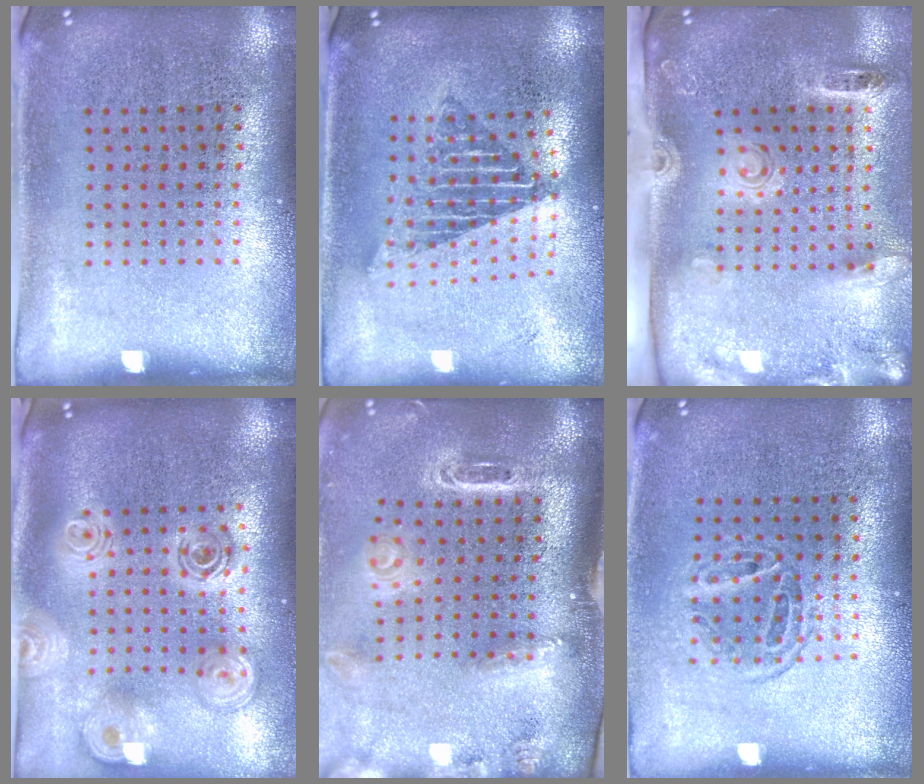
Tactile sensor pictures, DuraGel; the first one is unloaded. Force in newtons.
{"total": 1.6, "press": 1.4, "slide": 0.9}
{"total": 2.8, "press": 2.0, "slide": 2.0}
{"total": 2.6, "press": 1.9, "slide": 1.7}
{"total": 3.0, "press": 2.1, "slide": 2.1}
{"total": 1.2, "press": 1.0, "slide": 0.6}